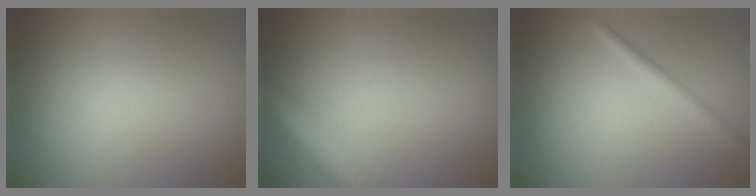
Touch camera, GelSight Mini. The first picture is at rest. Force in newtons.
{"total": 4.1, "press": 4.1, "slide": 0.3}
{"total": 1.7, "press": 1.7, "slide": 0.1}